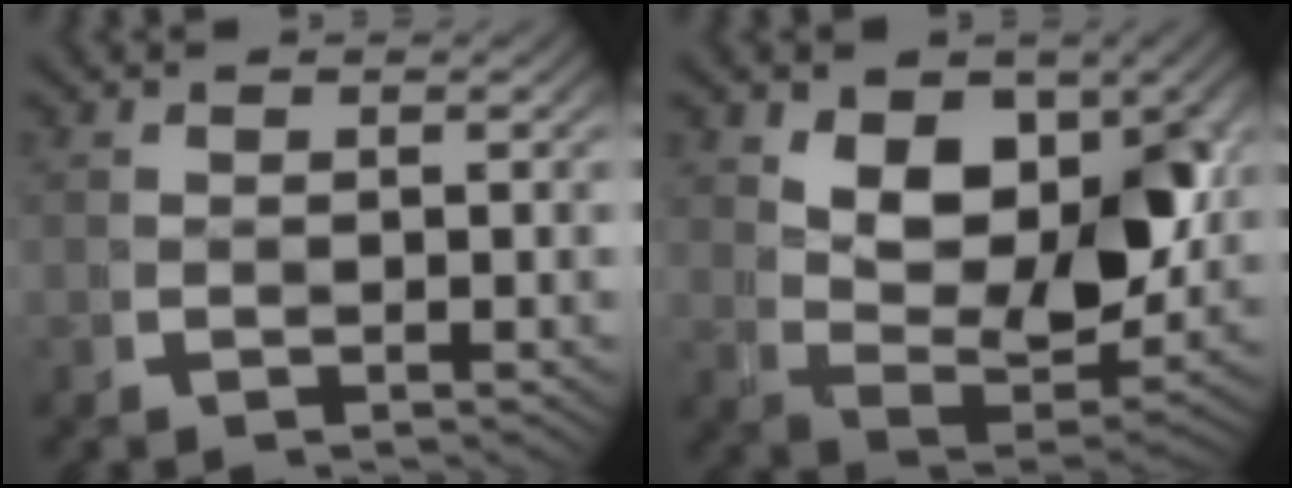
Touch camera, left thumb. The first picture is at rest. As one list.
[{"total": 8.7, "force": [1.6, 5.1, 6.9], "torque": [-0.137, -0.033, 0.042]}]